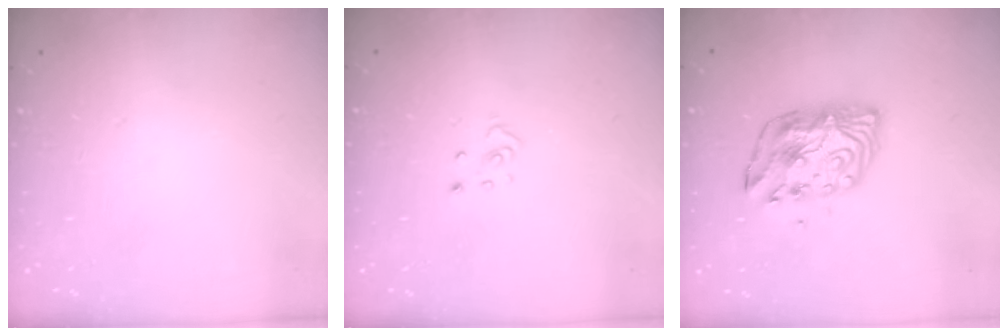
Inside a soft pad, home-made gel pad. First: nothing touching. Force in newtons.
{"total": 2.3, "press": 2.3, "slide": 0.2}
{"total": 10.2, "press": 10.2, "slide": 0.6}